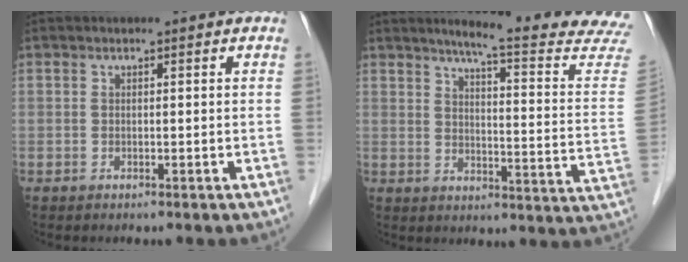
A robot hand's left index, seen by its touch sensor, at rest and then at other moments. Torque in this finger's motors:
{"motor_torque": [0.06, -0.20, 0.04, 0.00]}